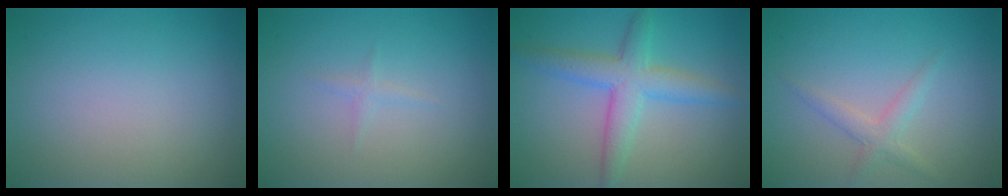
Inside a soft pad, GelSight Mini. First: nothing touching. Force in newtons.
{"total": 0.8, "press": 0.8, "slide": 0.1}
{"total": 4.4, "press": 4.4, "slide": 0.2}
{"total": 1.7, "press": 1.7, "slide": 0.1}